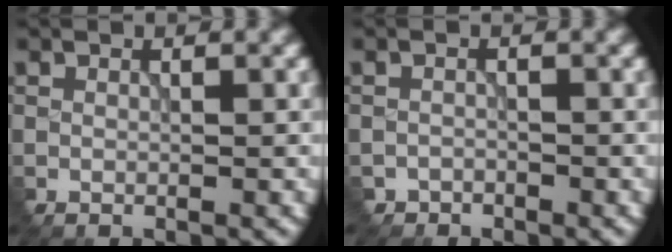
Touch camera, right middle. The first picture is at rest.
{"total": 1.5, "force": [-1.0, 0.2, -1.0], "torque": [0.027, -0.002, -0.022]}